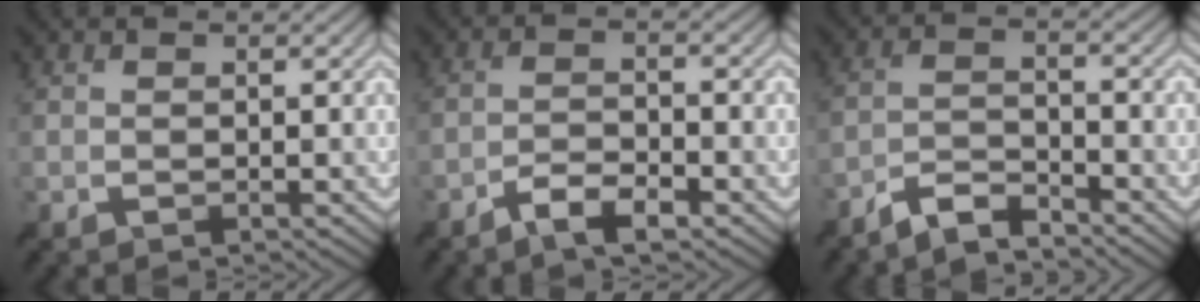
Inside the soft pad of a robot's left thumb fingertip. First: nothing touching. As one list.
[{"total": 4.0, "force": [-2.8, 0.8, 2.7], "torque": [-0.056, 0.006, -0.057]}, {"total": 4.6, "force": [-4.1, 0.7, 2.0], "torque": [-0.042, 0.005, -0.087]}]